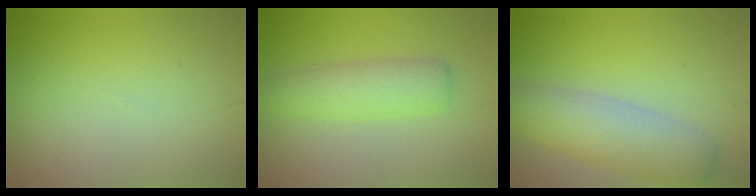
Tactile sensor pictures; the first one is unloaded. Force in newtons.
{"total": 3.4, "press": 3.4, "slide": 0.1}
{"total": 5.4, "press": 5.4, "slide": 0.3}